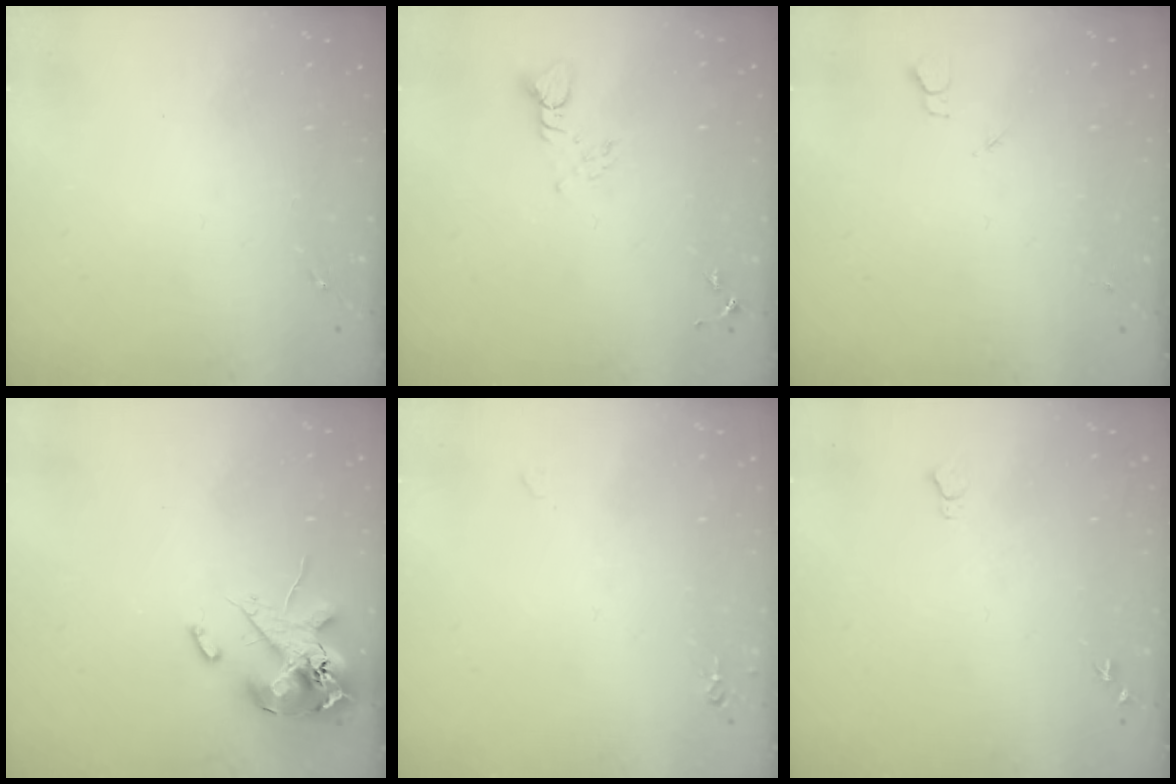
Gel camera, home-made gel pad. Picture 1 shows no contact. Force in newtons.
{"total": 4.1, "press": 4.1, "slide": 0.4}
{"total": 2.7, "press": 2.6, "slide": 0.3}
{"total": 14.1, "press": 13.9, "slide": 2.5}
{"total": 3.8, "press": 3.8, "slide": 0.6}
{"total": 5.5, "press": 5.5, "slide": 0.7}